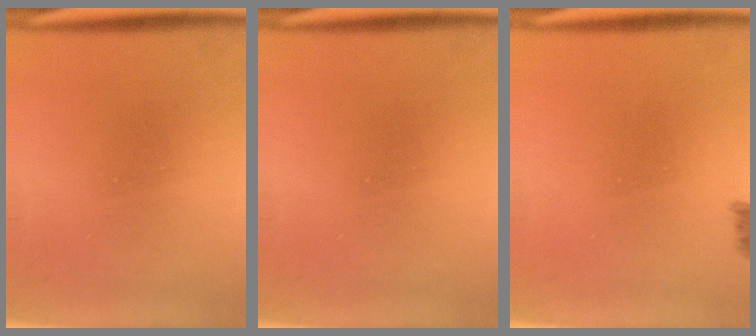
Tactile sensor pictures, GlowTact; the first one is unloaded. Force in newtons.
{"total": 0.0}
{"total": 2.0}